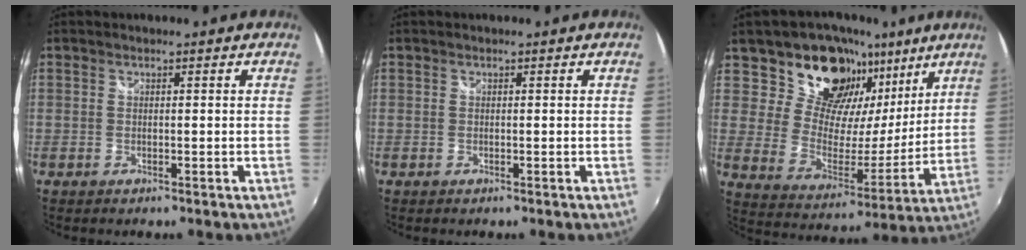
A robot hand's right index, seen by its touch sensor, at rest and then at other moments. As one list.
[{"total": 0.0}, {"total": 19.8, "force": [12.1, 12.6, 9.3], "torque": [-0.158, 0.006, 0.215]}]